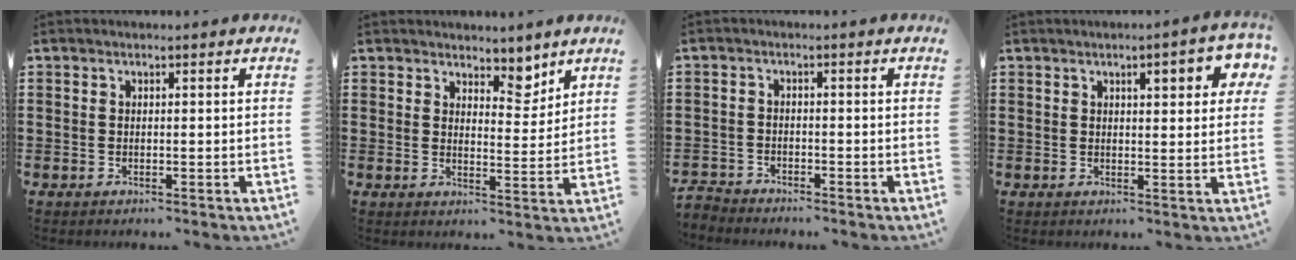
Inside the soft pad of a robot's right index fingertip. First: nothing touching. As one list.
[{"total": 4.8, "force": [4.1, 2.2, 1.2], "torque": [-0.022, -0.014, 0.072]}, {"total": 2.1, "force": [-2.0, 0.3, -0.2], "torque": [-0.003, 0.000, -0.046]}, {"total": 4.6, "force": [2.1, 1.3, 3.9], "torque": [-0.056, -0.002, 0.029]}]